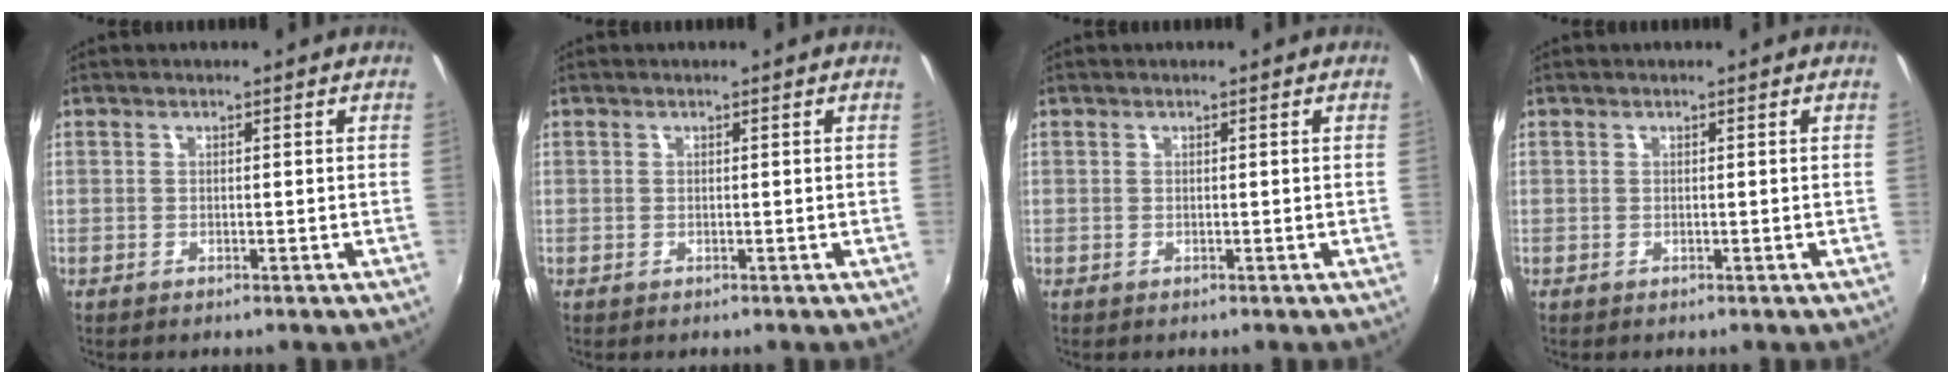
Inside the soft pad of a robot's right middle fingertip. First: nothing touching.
{"total": 0.0}
{"total": 0.0}
{"total": 0.0}